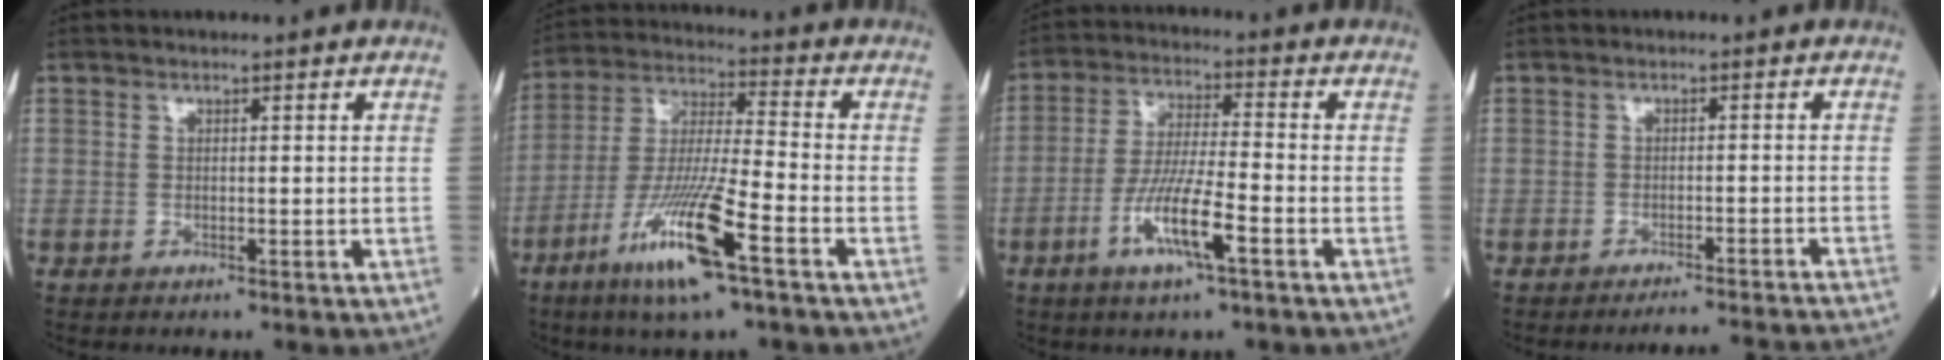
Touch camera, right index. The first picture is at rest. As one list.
[{"total": 14.4, "force": [-7.3, 0.6, 12.4], "torque": [-0.252, -0.024, -0.134]}, {"total": 9.2, "force": [-3.9, 0.7, 8.3], "torque": [-0.164, -0.009, -0.075]}, {"total": 11.7, "force": [-11.3, -1.2, 3.0], "torque": [-0.010, -0.013, -0.132]}]